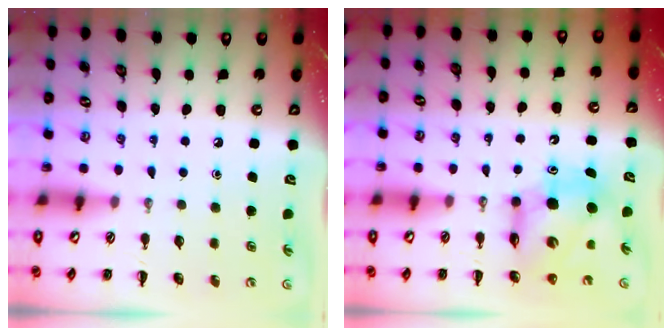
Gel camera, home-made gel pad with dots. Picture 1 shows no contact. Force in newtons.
{"total": 9.0, "press": 8.6, "slide": 2.7}